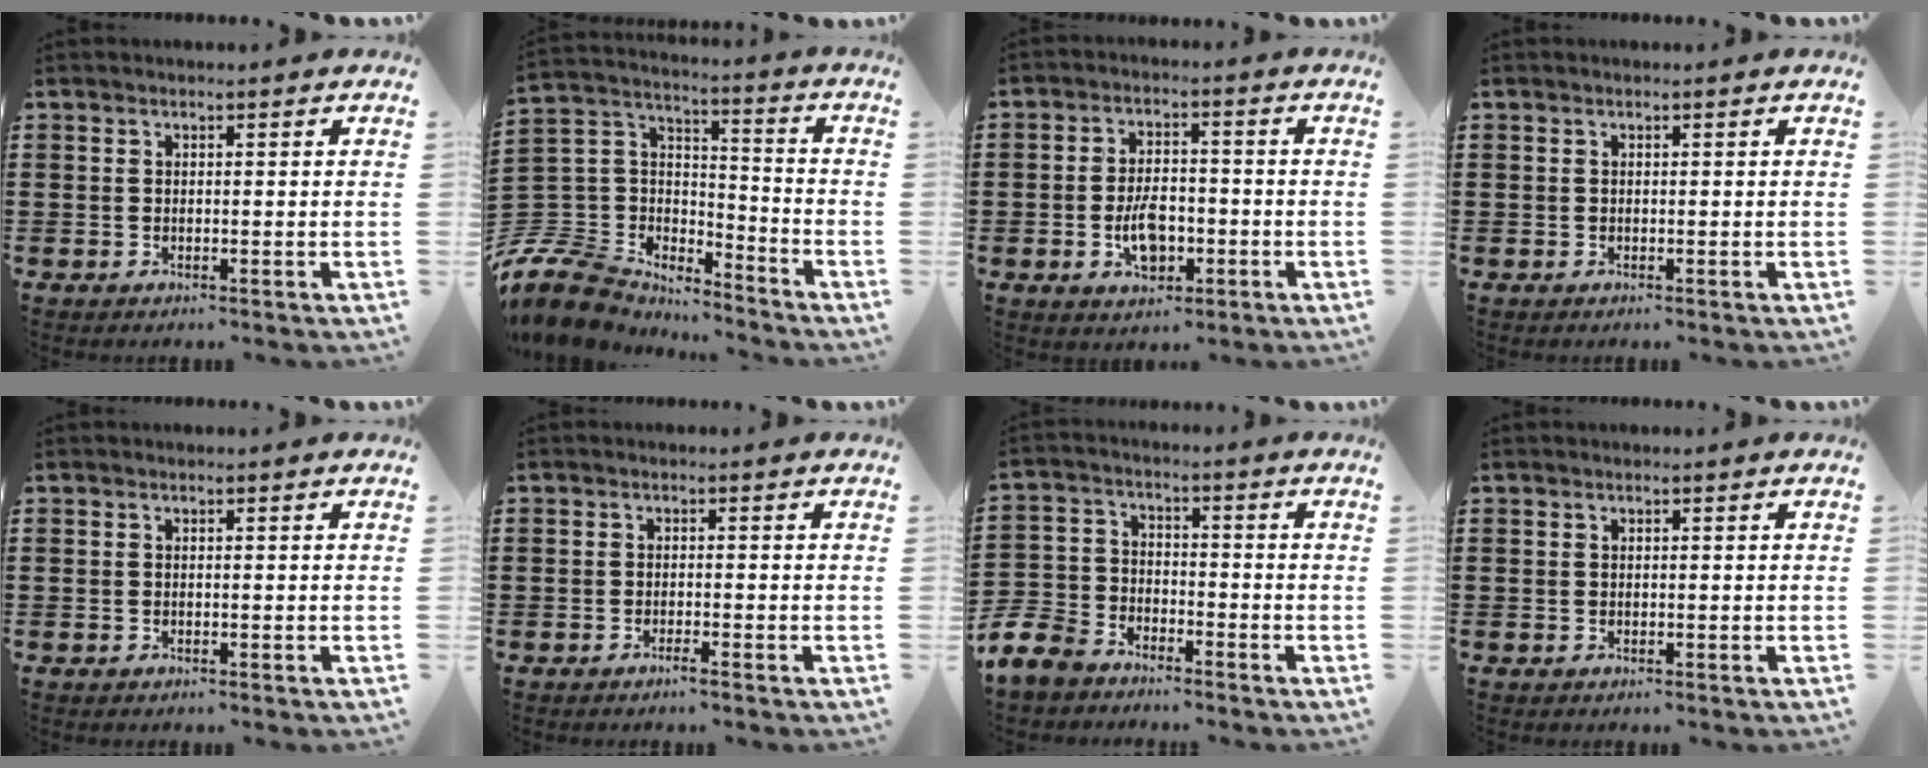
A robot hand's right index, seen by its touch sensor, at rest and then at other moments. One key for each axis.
{"total": 10.2, "fx": -8.5, "fy": 5.1, "fz": 2.5, "tx": -0.100, "ty": 0.007, "tz": -0.173}
{"total": 6.1, "fx": -1.8, "fy": 3.4, "fz": 4.7, "tx": -0.087, "ty": 0.003, "tz": -0.034}
{"total": 0.0}
{"total": 0.0}
{"total": 1.2, "fx": -0.9, "fy": -0.1, "fz": 0.8, "tx": -0.013, "ty": -0.005, "tz": -0.016}
{"total": 7.2, "fx": -6.5, "fy": 2.6, "fz": 1.8, "tx": -0.066, "ty": 0.007, "tz": -0.135}
{"total": 0.0}